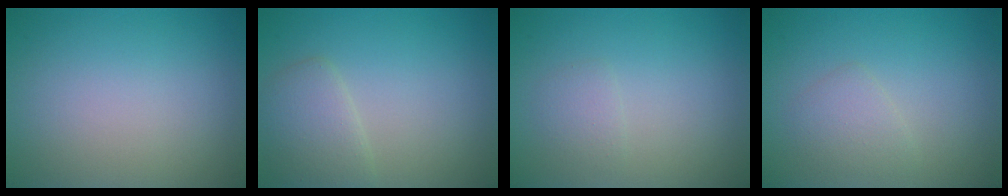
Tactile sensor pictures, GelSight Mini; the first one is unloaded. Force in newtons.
{"total": 2.7, "press": 2.7, "slide": 0.1}
{"total": 1.2, "press": 1.2, "slide": 0.1}
{"total": 1.7, "press": 1.7, "slide": 0.2}